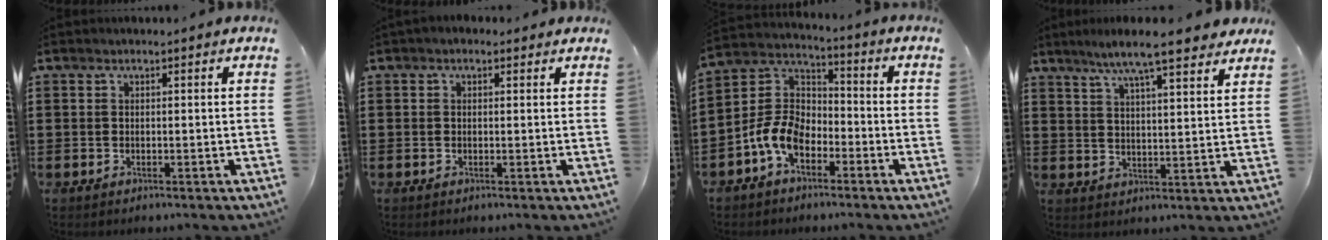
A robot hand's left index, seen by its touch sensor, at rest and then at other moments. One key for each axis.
{"total": 1.2, "fx": 0.4, "fy": 1.1, "fz": 0.4, "tx": -0.011, "ty": 0.007, "tz": 0.006}
{"total": 8.4, "fx": -4.3, "fy": 5.2, "fz": 5.0, "tx": -0.147, "ty": 0.001, "tz": -0.096}
{"total": 8.4, "fx": 7.0, "fy": 0.6, "fz": 4.6, "tx": -0.101, "ty": -0.021, "tz": 0.122}